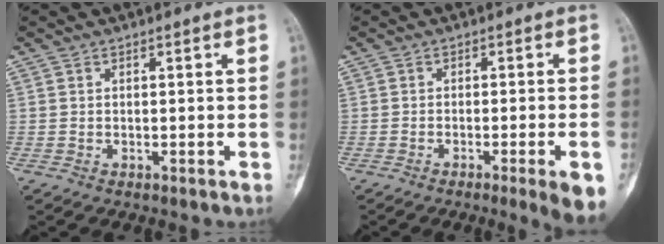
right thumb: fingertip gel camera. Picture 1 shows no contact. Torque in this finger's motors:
{"motor_torque": [1.60, 0.61, 0.90, -0.93, 0.14]}